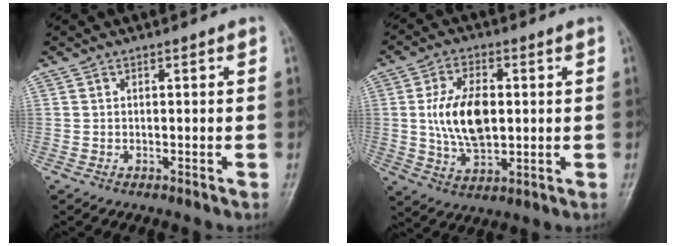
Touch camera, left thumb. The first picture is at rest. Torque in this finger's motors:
{"motor_torque": [-0.23, 0.59, 0.06, -0.03, 0.14]}